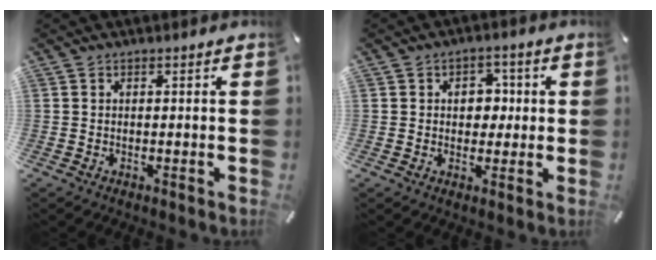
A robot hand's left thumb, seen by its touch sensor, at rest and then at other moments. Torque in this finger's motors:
{"motor_torque": [0.13, 0.10, 0.39, -0.39, 0.09]}